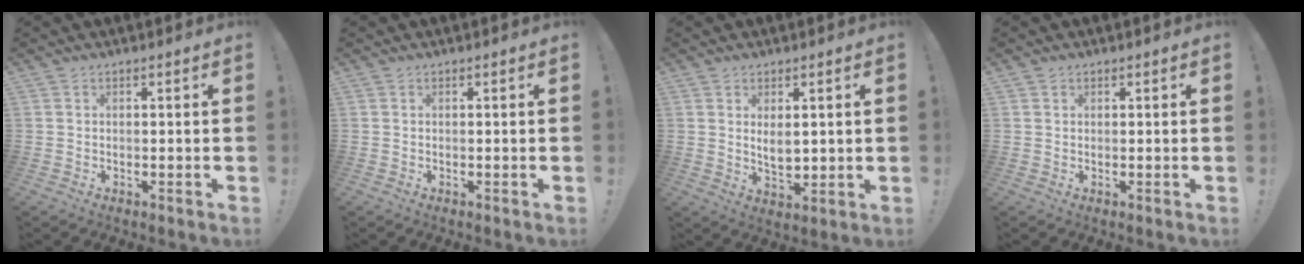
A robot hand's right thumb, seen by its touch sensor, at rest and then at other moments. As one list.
[{"total": 0.0}, {"total": 5.2, "force": [1.4, 2.9, 4.1], "torque": [-0.055, -0.009, 0.023]}, {"total": 0.7, "force": [0.4, 0.5, 0.0], "torque": [0.009, -0.003, 0.006]}]